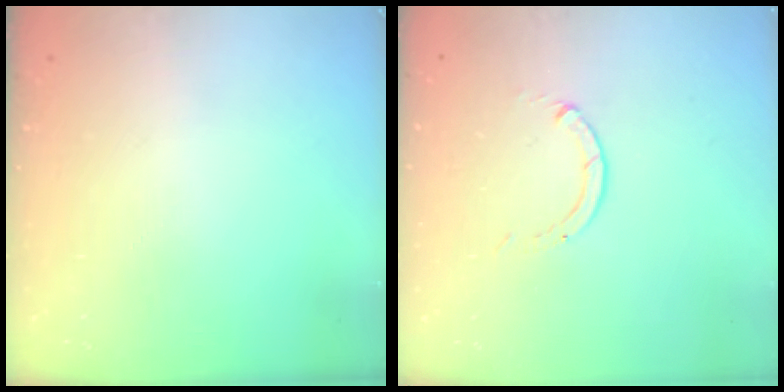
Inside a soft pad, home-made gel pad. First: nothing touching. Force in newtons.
{"total": 0.0}